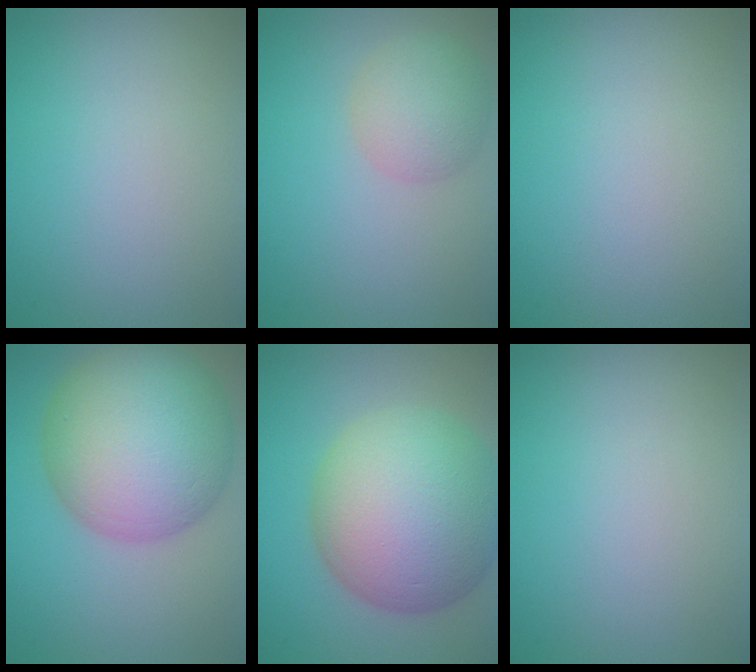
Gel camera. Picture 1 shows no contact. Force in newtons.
{"total": 3.7, "press": 3.7, "slide": 0.3}
{"total": 0.0}
{"total": 12.1, "press": 12.1, "slide": 0.5}
{"total": 13.5, "press": 13.5, "slide": 0.2}
{"total": 0.0}